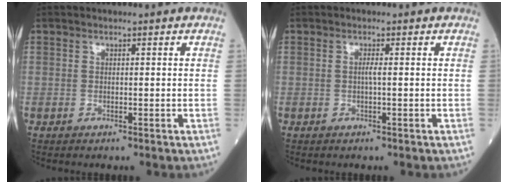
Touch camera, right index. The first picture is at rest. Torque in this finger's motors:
{"motor_torque": [0.19, 0.04, 0.12, 0.04]}